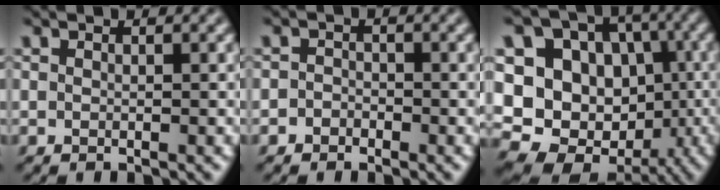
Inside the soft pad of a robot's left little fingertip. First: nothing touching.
{"total": 1.3, "force": [-0.7, 1.1, 0.2], "torque": [0.017, 0.005, -0.022]}
{"total": 17.1, "force": [-1.9, 15.4, 7.1], "torque": [-0.184, 0.017, -0.037]}